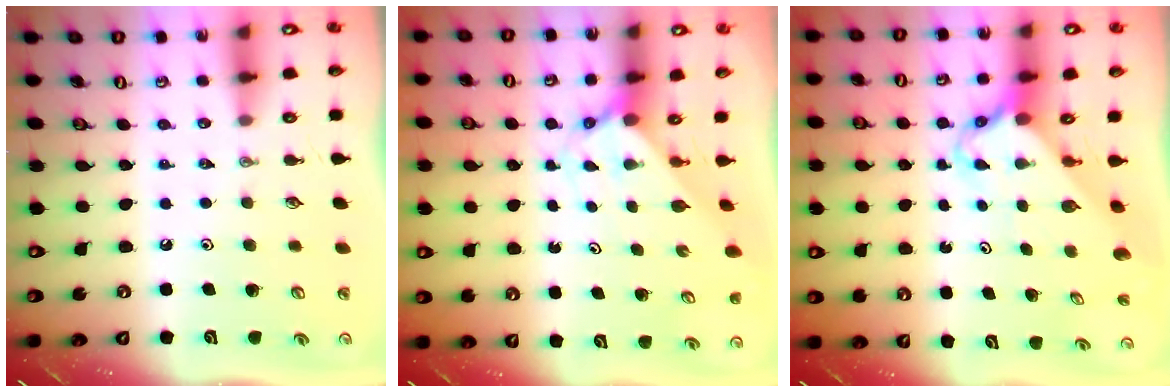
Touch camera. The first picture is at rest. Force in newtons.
{"total": 1.9, "press": 1.9, "slide": 0.2}
{"total": 2.7, "press": 2.7, "slide": 0.2}